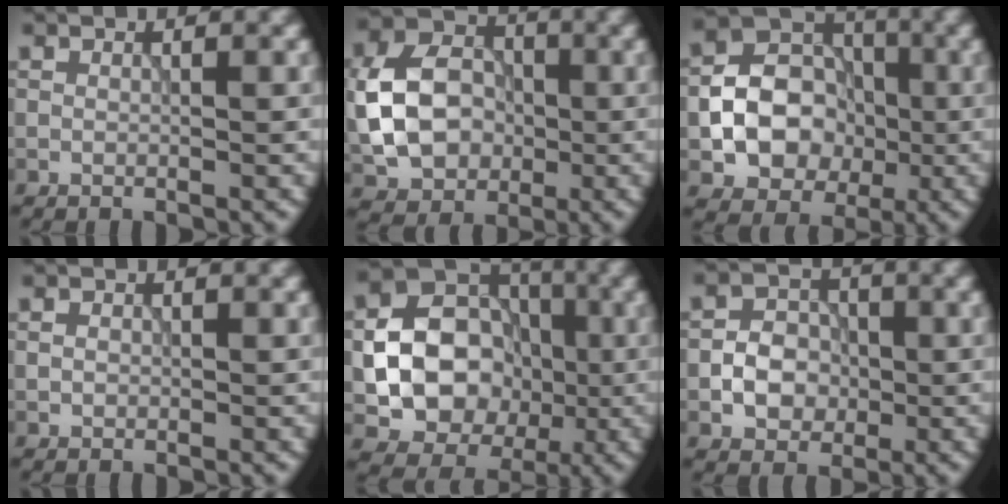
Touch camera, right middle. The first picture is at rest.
{"total": 8.2, "force": [-0.9, 6.4, 5.1], "torque": [-0.105, 0.012, -0.028]}
{"total": 8.1, "force": [-1.5, 6.6, 4.6], "torque": [-0.073, 0.000, -0.035]}
{"total": 0.7, "force": [0.0, 0.6, 0.3], "torque": [-0.004, -0.002, -0.002]}
{"total": 10.5, "force": [-1.3, 8.8, 5.7], "torque": [-0.073, -0.003, -0.034]}
{"total": 3.7, "force": [-0.9, 3.0, 1.9], "torque": [-0.024, 0.004, -0.018]}